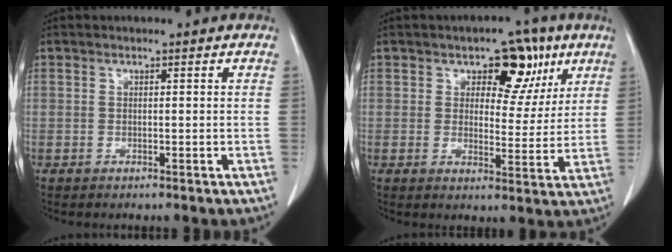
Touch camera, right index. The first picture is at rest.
{"total": 8.3, "force": [4.2, 4.8, 5.3], "torque": [-0.051, 0.011, 0.056]}